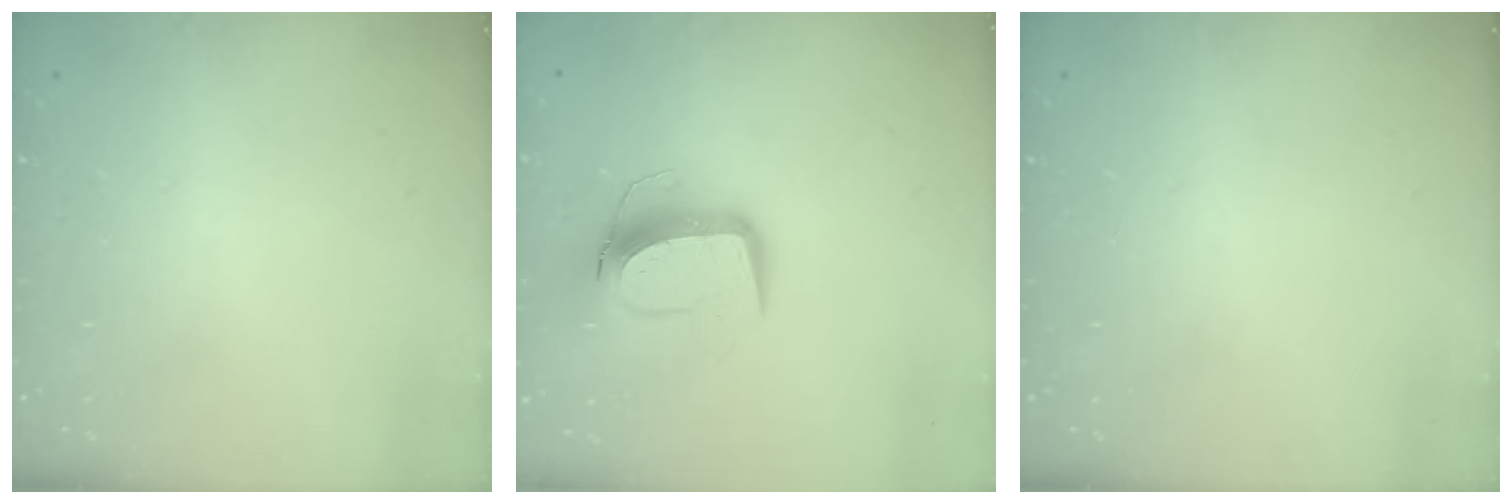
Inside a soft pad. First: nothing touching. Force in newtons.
{"total": 11.7, "press": 11.6, "slide": 1.5}
{"total": 0.0}